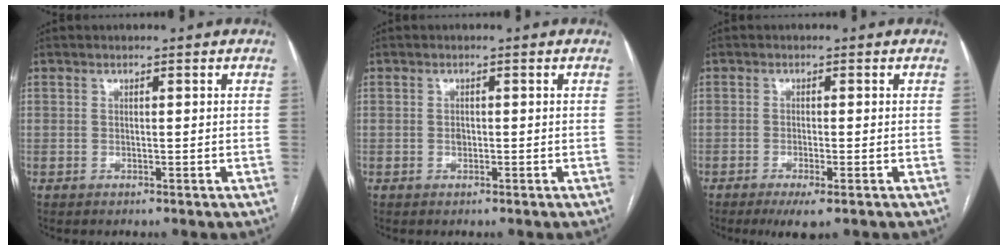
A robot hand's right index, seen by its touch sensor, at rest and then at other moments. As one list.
[{"total": 0.7, "force": [0.0, 0.5, 0.4], "torque": [-0.007, 0.003, 0.000]}, {"total": 3.7, "force": [-2.0, 0.5, 3.0], "torque": [-0.053, -0.009, -0.030]}]